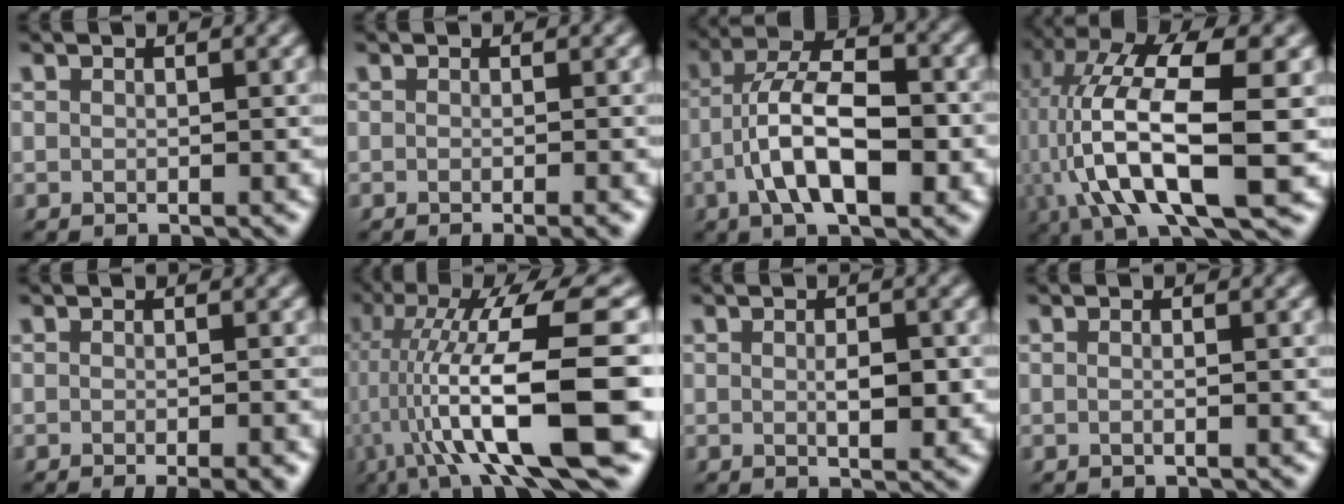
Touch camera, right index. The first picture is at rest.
{"total": 2.1, "force": [-1.4, 0.2, 1.6], "torque": [-0.008, 0.005, -0.024]}
{"total": 8.5, "force": [-1.2, 4.6, 7.0], "torque": [-0.124, -0.009, -0.025]}
{"total": 10.8, "force": [0.3, 5.3, 9.5], "torque": [-0.178, -0.008, 0.005]}
{"total": 3.5, "force": [-2.3, 0.8, 2.4], "torque": [-0.017, 0.001, -0.036]}
{"total": 13.6, "force": [-1.6, 4.8, 12.6], "torque": [-0.193, -0.005, -0.020]}
{"total": 2.3, "force": [0.1, 1.0, 2.0], "torque": [-0.032, -0.002, -0.001]}
{"total": 0.6, "force": [-0.2, 0.1, 0.6], "torque": [-0.010, 0.009, -0.011]}